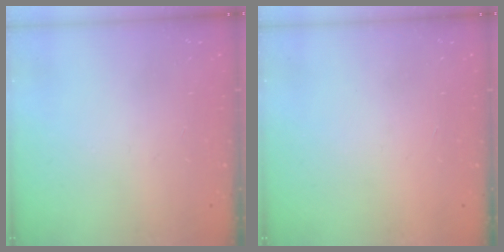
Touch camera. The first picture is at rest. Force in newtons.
{"total": 1.5, "press": 1.5, "slide": 0.1}